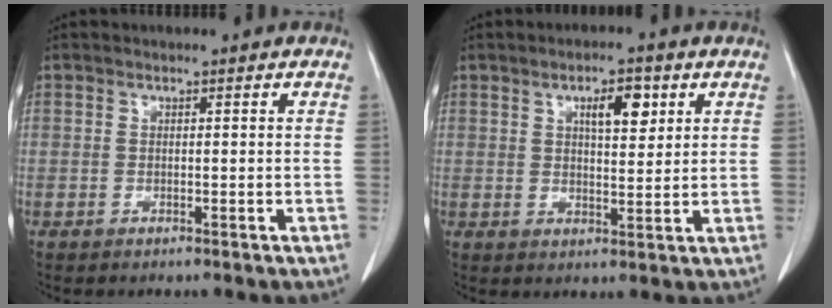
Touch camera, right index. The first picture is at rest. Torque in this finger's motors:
{"motor_torque": [0.21, 0.20, 0.14, 0.06]}